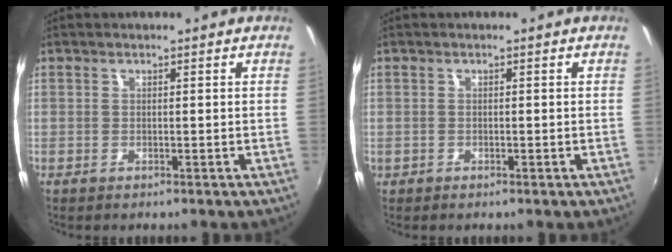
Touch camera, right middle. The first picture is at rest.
{"total": 0.7, "force": [-0.4, 0.4, 0.3], "torque": [-0.007, -0.001, -0.006]}